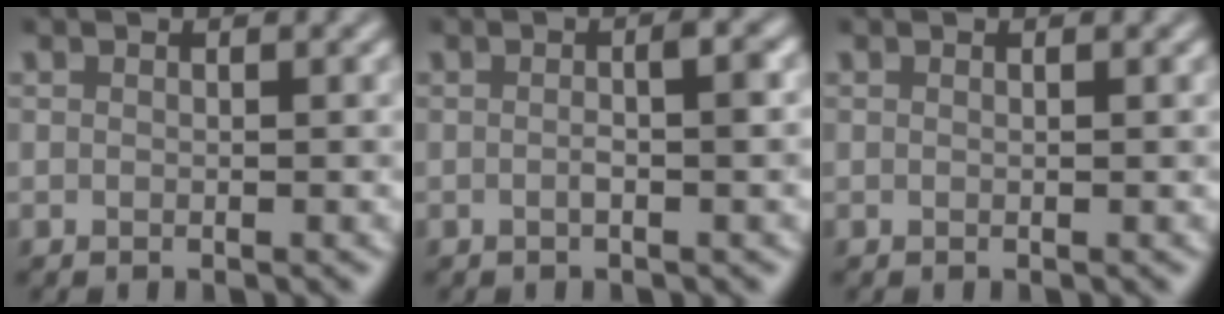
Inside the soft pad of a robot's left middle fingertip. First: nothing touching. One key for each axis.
{"total": 2.0, "fx": -0.2, "fy": 0.3, "fz": 1.9, "tx": -0.033, "ty": 0.004, "tz": -0.006}
{"total": 0.0}